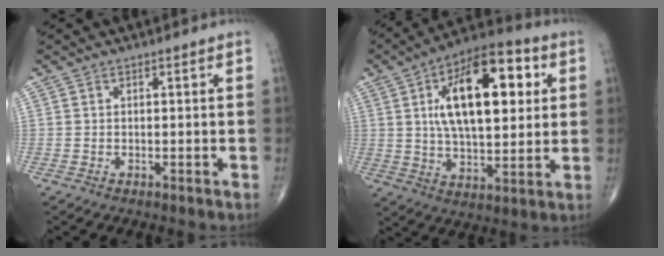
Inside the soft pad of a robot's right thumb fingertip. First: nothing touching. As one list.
[{"total": 21.3, "force": [5.4, 10.1, 18.0], "torque": [-0.258, 0.001, 0.079]}]